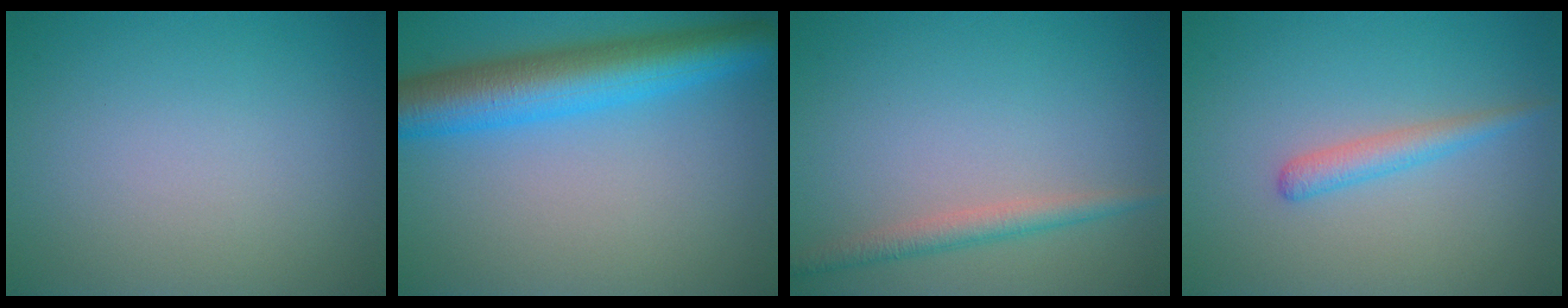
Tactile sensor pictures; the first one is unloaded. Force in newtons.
{"total": 7.8, "press": 7.8, "slide": 0.1}
{"total": 2.1, "press": 2.1, "slide": 0.0}
{"total": 1.9, "press": 1.9, "slide": 0.0}